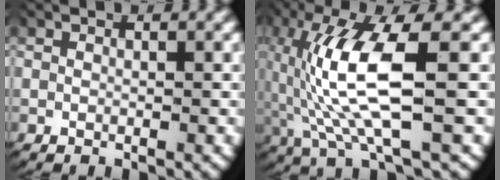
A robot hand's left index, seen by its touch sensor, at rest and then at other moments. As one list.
[{"total": 8.3, "force": [-0.4, 2.4, 8.0], "torque": [-0.170, -0.006, 0.004]}]